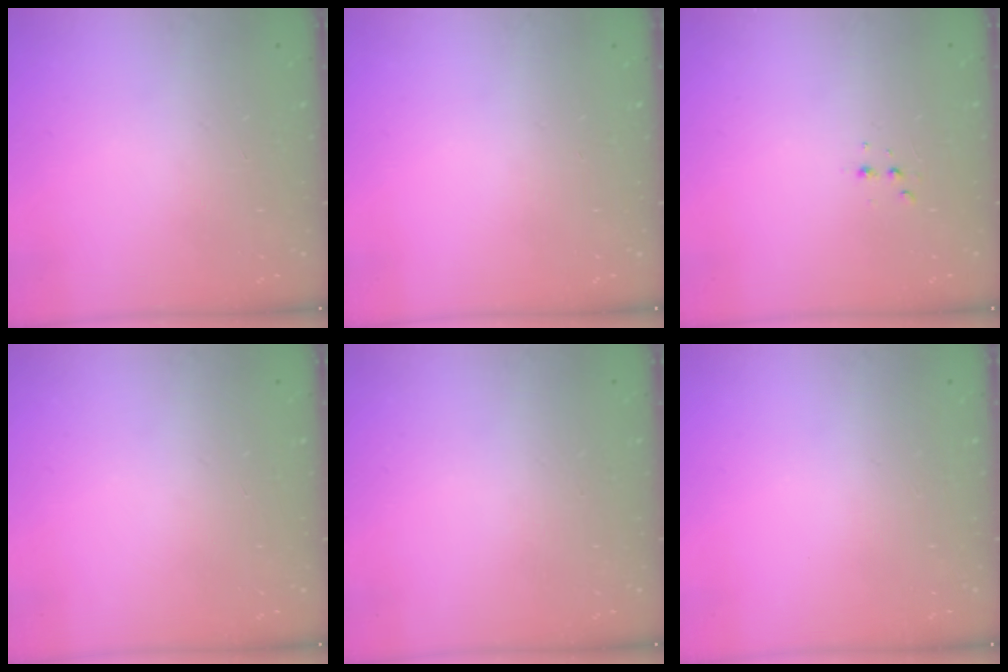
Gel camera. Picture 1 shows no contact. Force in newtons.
{"total": 0.0}
{"total": 3.1, "press": 3.0, "slide": 0.6}
{"total": 0.0}
{"total": 0.0}
{"total": 0.0}